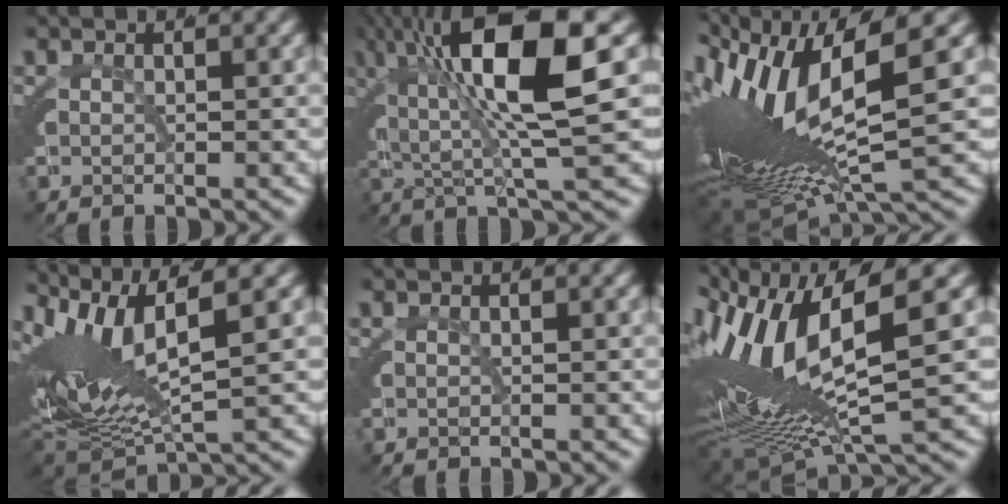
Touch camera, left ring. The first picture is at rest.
{"total": 11.4, "force": [3.4, 2.8, 10.5], "torque": [-0.178, 0.012, 0.054]}
{"total": 17.0, "force": [-0.1, 7.5, 15.3], "torque": [-0.280, -0.022, 0.018]}
{"total": 11.6, "force": [1.6, 5.7, 9.9], "torque": [-0.179, -0.001, 0.032]}
{"total": 0.0}
{"total": 12.8, "force": [0.6, 6.3, 11.1], "torque": [-0.226, -0.014, 0.023]}